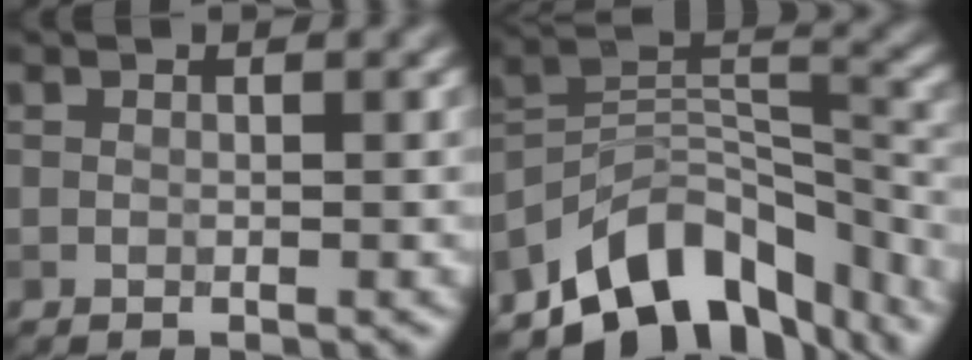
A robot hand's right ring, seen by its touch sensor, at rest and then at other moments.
{"total": 11.0, "force": [-7.9, 5.7, 5.2], "torque": [-0.075, 0.004, -0.144]}